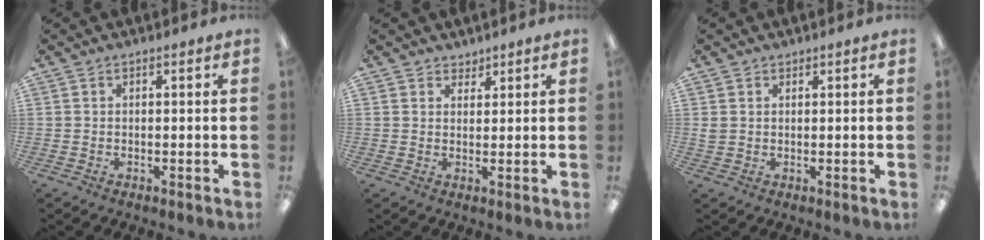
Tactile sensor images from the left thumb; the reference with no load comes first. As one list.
[{"total": 2.2, "force": [2.0, 1.0, -0.2], "torque": [0.003, -0.006, 0.039]}, {"total": 1.6, "force": [1.0, 1.2, 0.4], "torque": [-0.009, 0.003, 0.017]}]